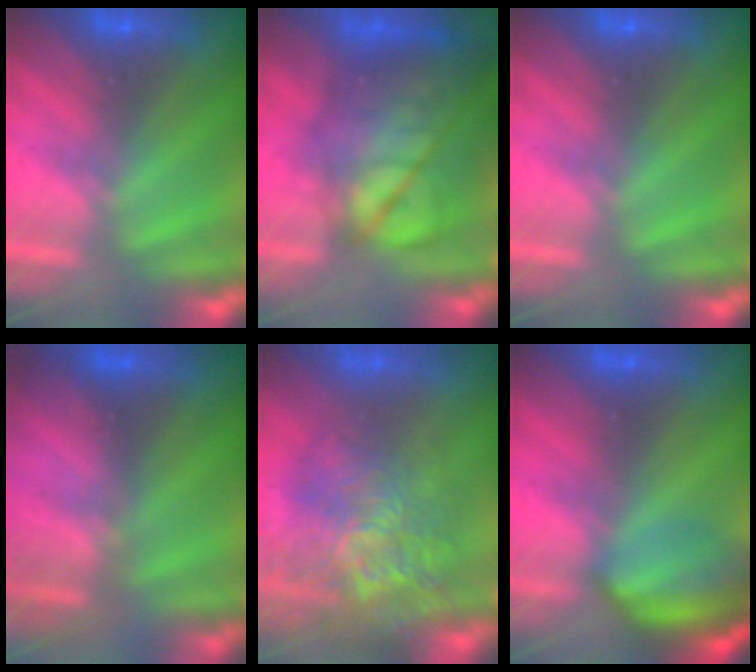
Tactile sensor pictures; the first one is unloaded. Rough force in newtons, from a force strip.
{"total": 9.5}
{"total": 0.0}
{"total": 2.8}
{"total": 11.6}
{"total": 7.6}